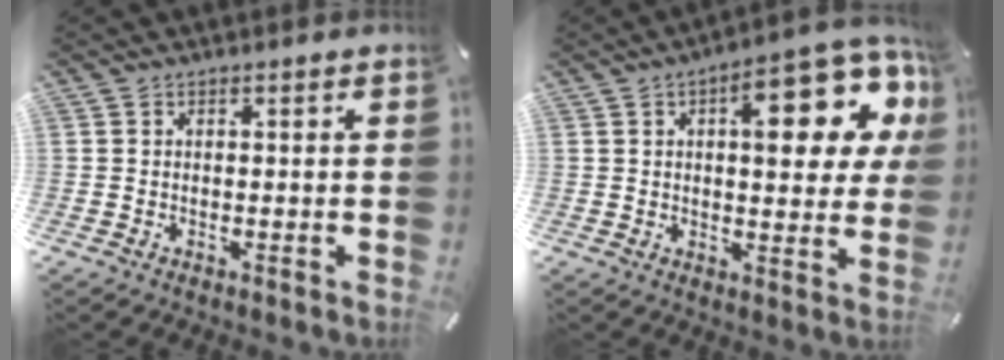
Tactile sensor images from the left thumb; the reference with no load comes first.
{"total": 19.6, "force": [7.6, 8.0, 16.2], "torque": [-0.201, -0.037, 0.112]}